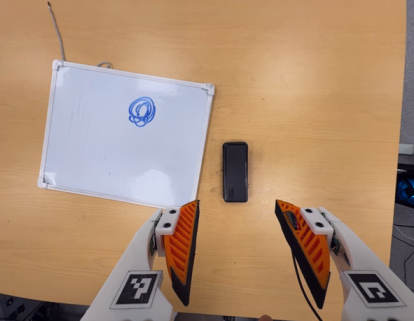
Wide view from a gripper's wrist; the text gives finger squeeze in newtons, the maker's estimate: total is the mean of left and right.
{"total": 0.0}